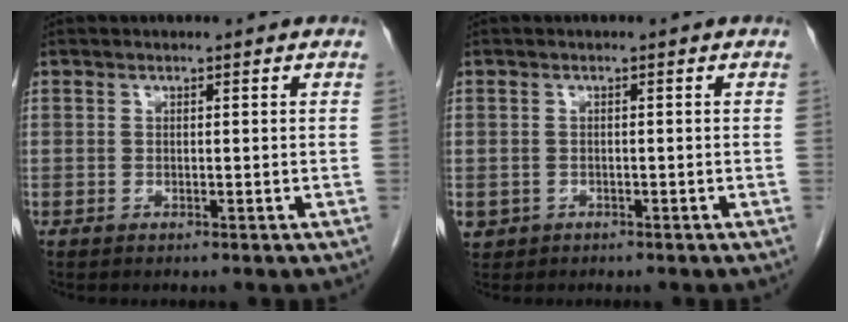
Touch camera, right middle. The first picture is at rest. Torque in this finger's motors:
{"motor_torque": [0.62, -0.41, 0.26, 0.03]}